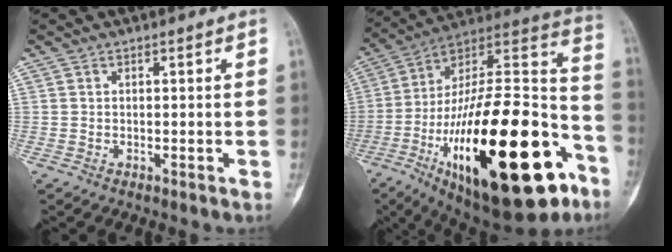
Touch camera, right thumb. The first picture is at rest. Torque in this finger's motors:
{"motor_torque": [3.19, 1.82, 2.77, 0.00, 1.00]}